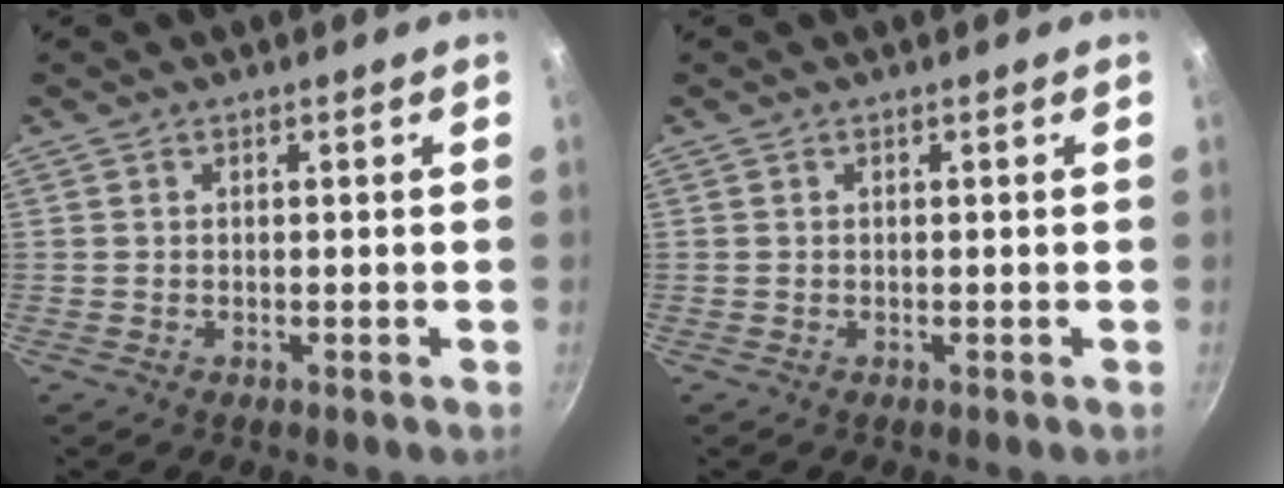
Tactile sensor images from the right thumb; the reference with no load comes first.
{"total": 0.0}